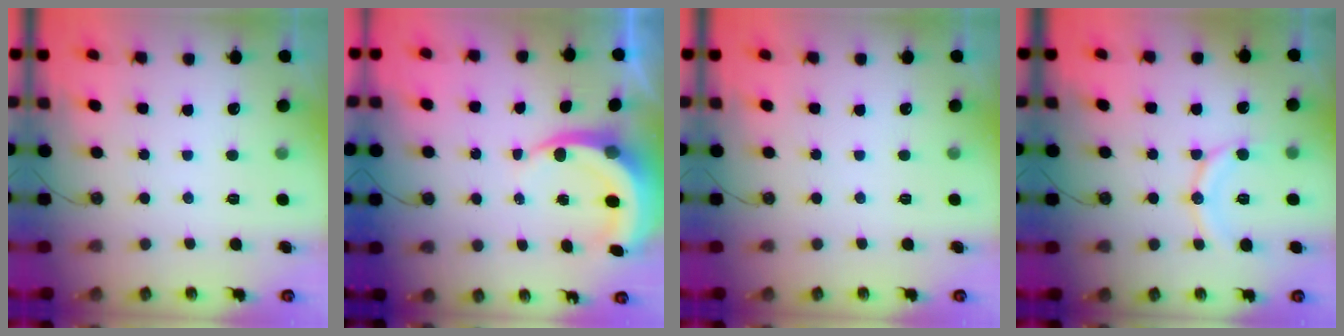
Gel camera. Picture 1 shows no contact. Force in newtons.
{"total": 6.2, "press": 6.2, "slide": 0.9}
{"total": 0.0}
{"total": 11.4, "press": 11.3, "slide": 1.2}